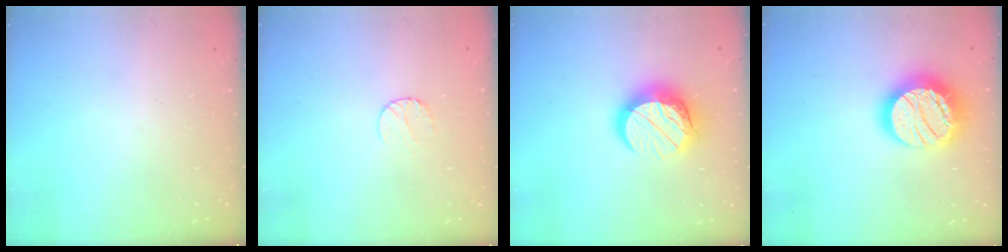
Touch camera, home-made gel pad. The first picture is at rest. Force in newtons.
{"total": 5.6, "press": 5.6, "slide": 0.6}
{"total": 12.4, "press": 12.3, "slide": 1.3}
{"total": 19.6, "press": 19.5, "slide": 1.3}